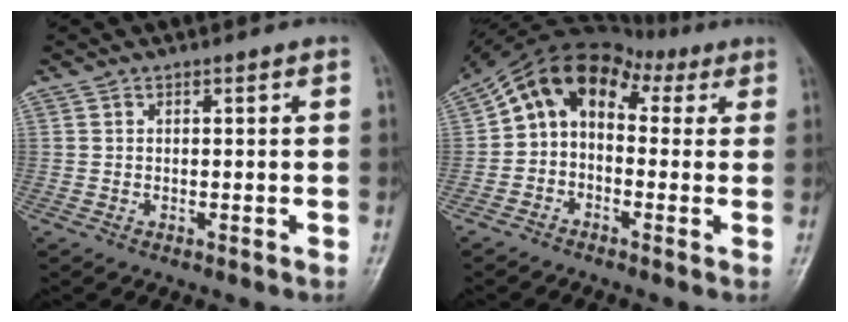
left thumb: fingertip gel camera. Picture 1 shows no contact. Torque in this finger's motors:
{"motor_torque": [-0.04, 0.94, 0.68, 0.61, 0.33]}